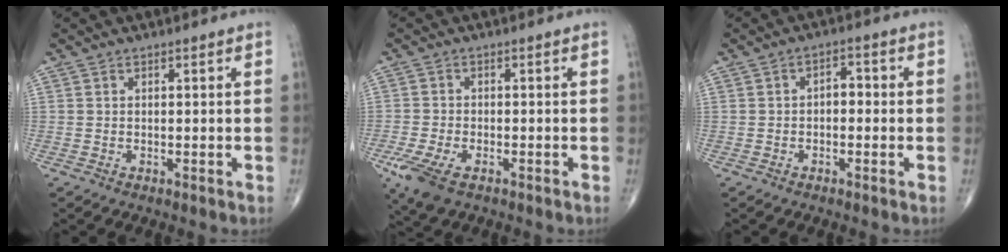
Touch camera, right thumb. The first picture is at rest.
{"total": 7.1, "force": [-3.8, 3.3, 4.9], "torque": [-0.109, -0.003, -0.069]}
{"total": 3.0, "force": [-0.4, 1.9, 2.3], "torque": [-0.021, 0.014, -0.014]}